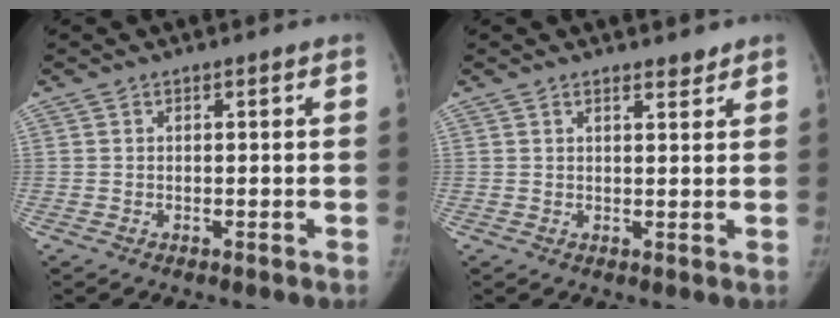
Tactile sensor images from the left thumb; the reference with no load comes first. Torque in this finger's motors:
{"motor_torque": [0.02, 0.02, -0.31, 0.12, -0.01]}